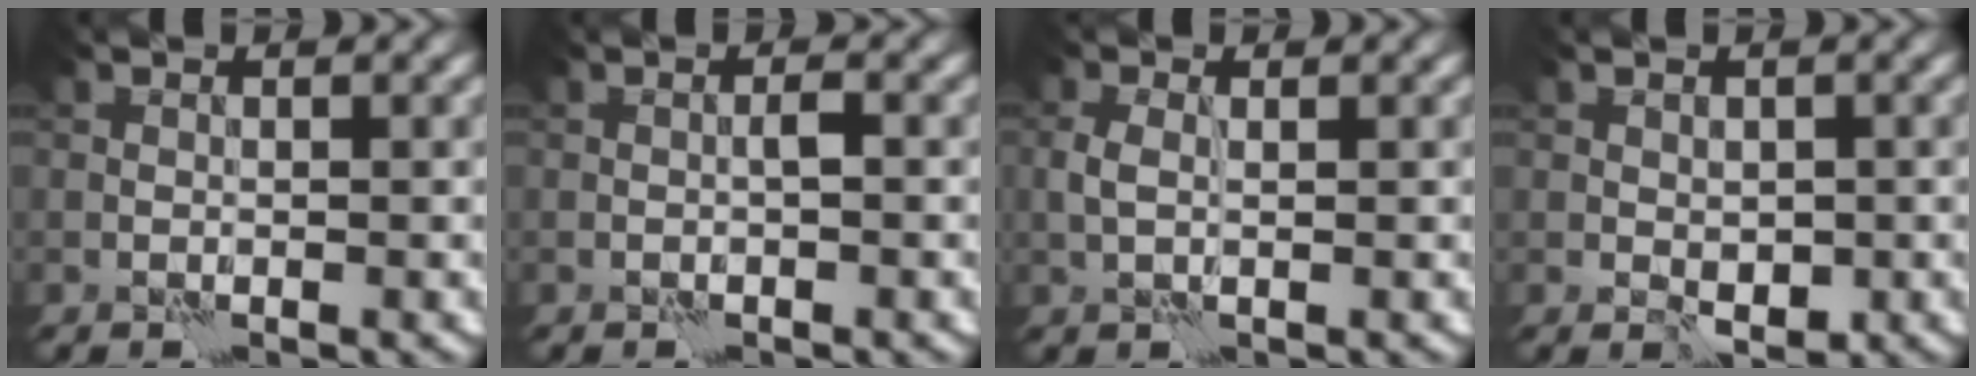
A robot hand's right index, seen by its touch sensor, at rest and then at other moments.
{"total": 0.9, "force": [-0.4, -0.2, 0.7], "torque": [-0.015, 0.005, -0.007]}
{"total": 1.0, "force": [0.1, 0.4, 0.9], "torque": [-0.026, 0.005, 0.000]}
{"total": 2.1, "force": [-0.5, 1.5, 1.4], "torque": [-0.020, -0.006, -0.007]}